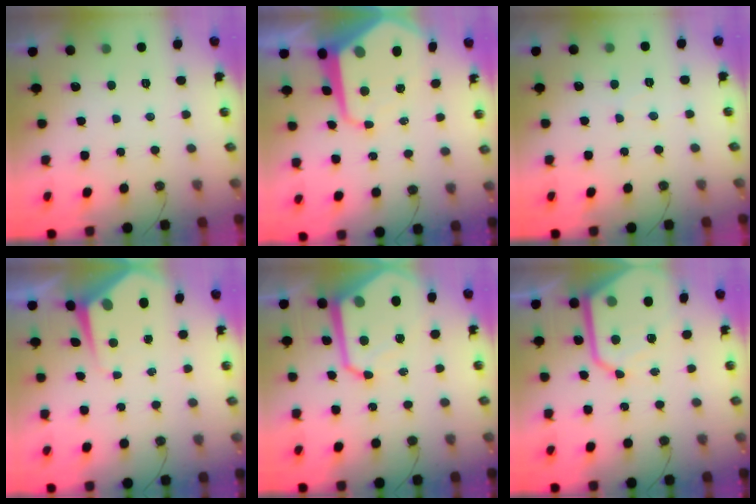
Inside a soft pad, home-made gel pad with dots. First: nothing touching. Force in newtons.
{"total": 14.3, "press": 14.3, "slide": 1.1}
{"total": 3.7, "press": 3.7, "slide": 0.7}
{"total": 6.8, "press": 6.8, "slide": 0.5}
{"total": 14.3, "press": 14.2, "slide": 1.2}
{"total": 12.8, "press": 12.8, "slide": 0.4}